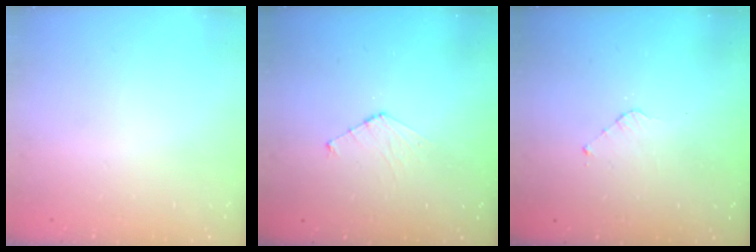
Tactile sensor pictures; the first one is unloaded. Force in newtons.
{"total": 4.8, "press": 4.7, "slide": 0.6}
{"total": 2.8, "press": 2.8, "slide": 0.2}